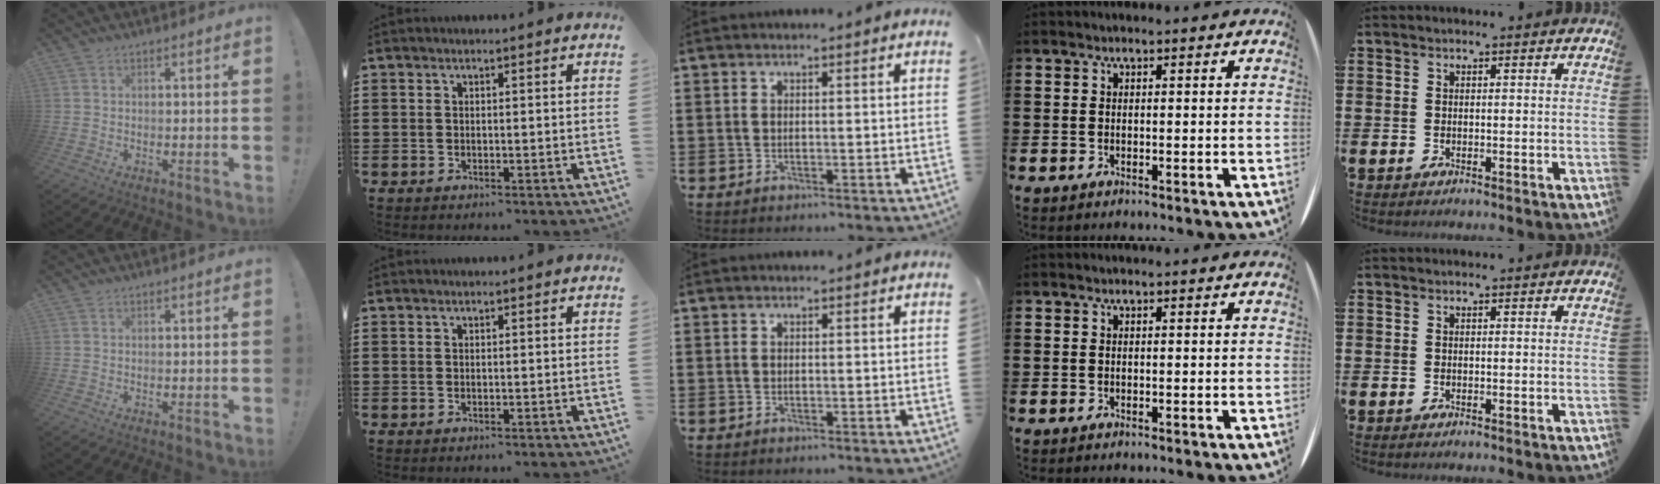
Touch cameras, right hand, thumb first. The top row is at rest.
{}